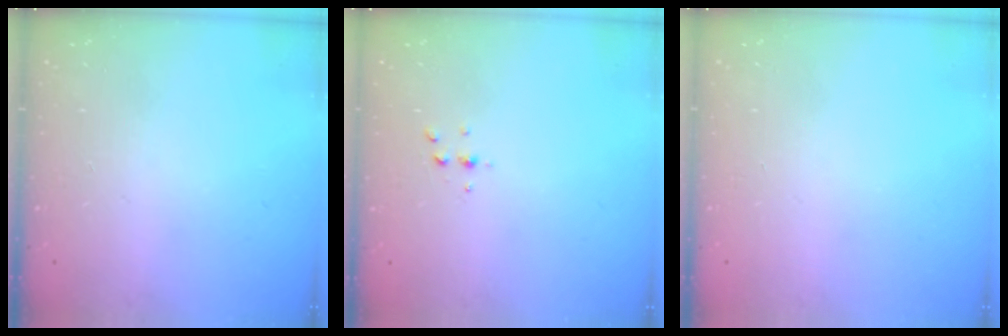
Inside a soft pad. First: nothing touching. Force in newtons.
{"total": 2.6, "press": 2.6, "slide": 0.3}
{"total": 0.6, "press": 0.0, "slide": 0.6}